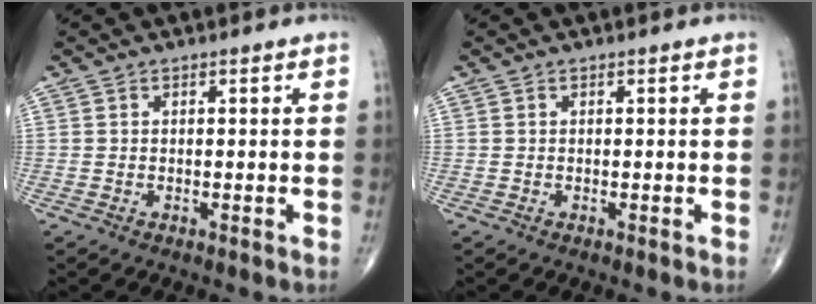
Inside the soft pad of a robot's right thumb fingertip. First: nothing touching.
{"total": 0.0}